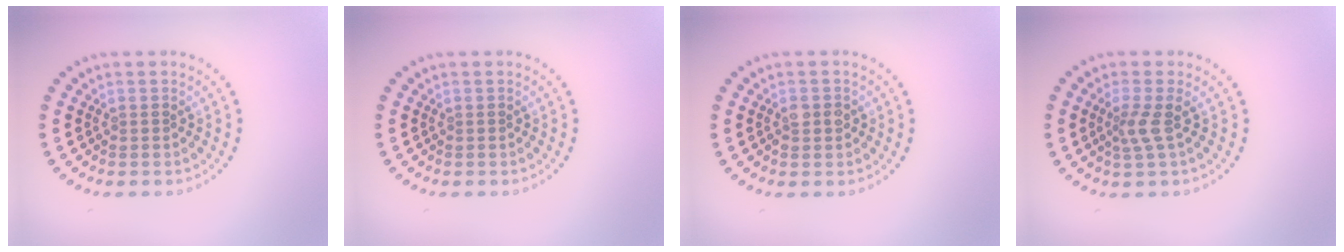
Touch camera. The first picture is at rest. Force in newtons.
{"total": 0.0}
{"total": 1.6, "press": 1.6, "slide": 0.3}
{"total": 1.9, "press": 1.4, "slide": 1.3}